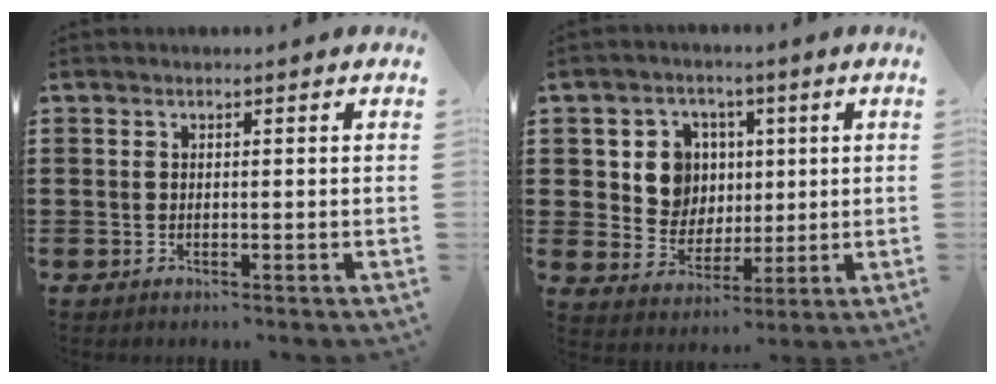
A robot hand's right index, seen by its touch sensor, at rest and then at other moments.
{"total": 8.0, "force": [1.7, 7.2, 3.0], "torque": [-0.076, 0.014, 0.031]}